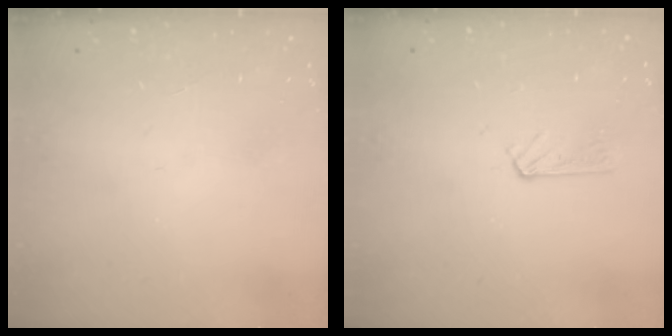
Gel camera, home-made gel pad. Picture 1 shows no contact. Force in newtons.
{"total": 2.9, "press": 2.9, "slide": 0.3}